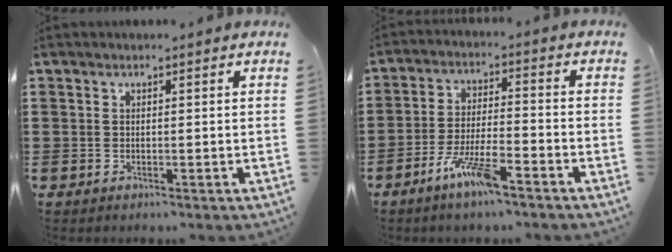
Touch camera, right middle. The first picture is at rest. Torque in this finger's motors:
{"motor_torque": [1.26, -0.88, 0.54, 0.18]}